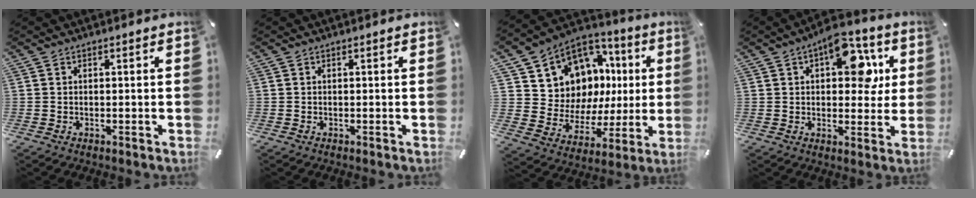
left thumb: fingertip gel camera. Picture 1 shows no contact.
{"total": 0.0}
{"total": 10.8, "force": [5.5, 9.2, 1.9], "torque": [-0.046, -0.073, 0.114]}
{"total": 13.1, "force": [5.1, 7.5, 9.5], "torque": [-0.119, -0.009, 0.083]}